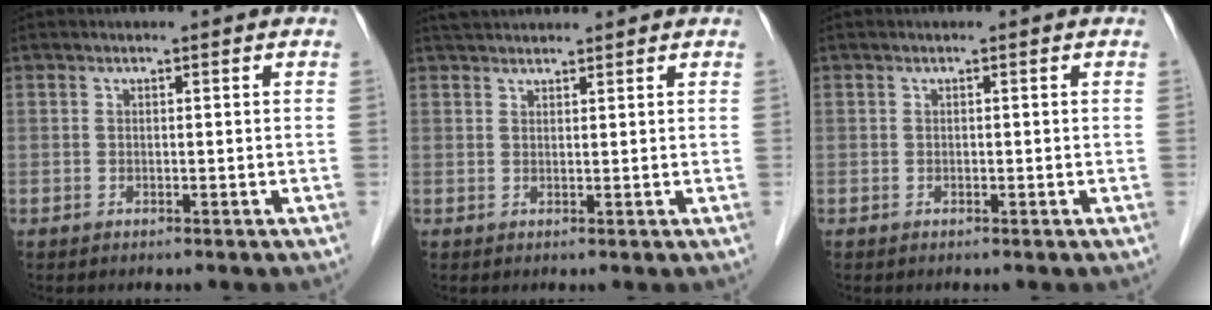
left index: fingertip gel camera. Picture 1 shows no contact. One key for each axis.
{"total": 4.3, "fx": 4.1, "fy": 0.8, "fz": 1.3, "tx": -0.018, "ty": 0.038, "tz": 0.069}
{"total": 0.0}